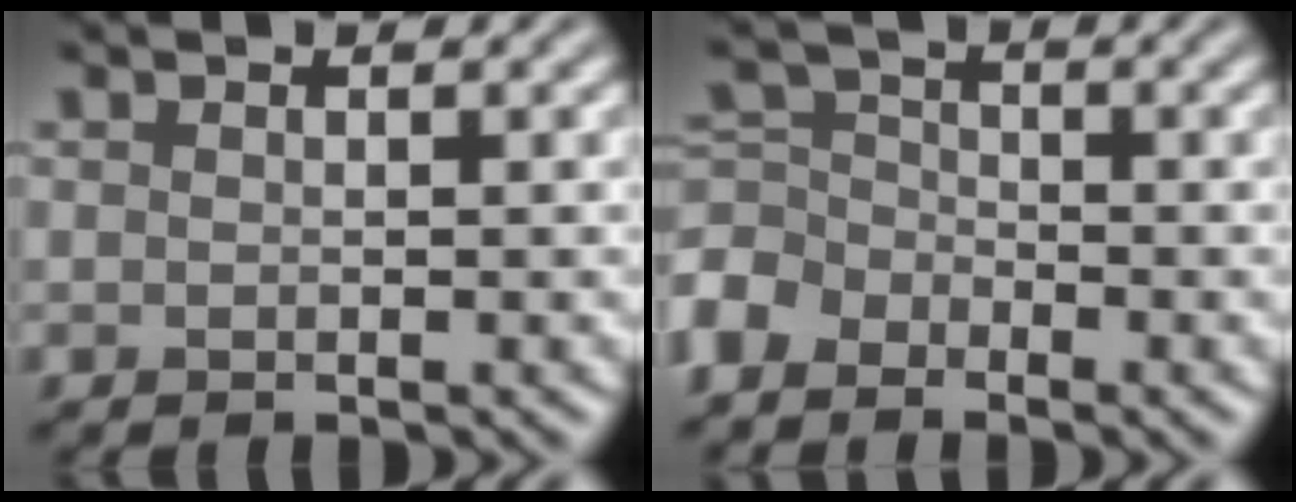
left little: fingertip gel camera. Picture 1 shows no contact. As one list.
[{"total": 3.7, "force": [-2.7, 2.3, 0.9], "torque": [-0.027, 0.005, -0.071]}]